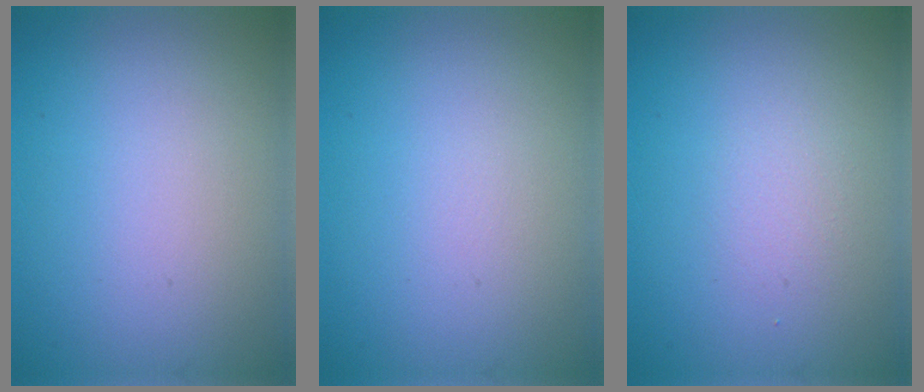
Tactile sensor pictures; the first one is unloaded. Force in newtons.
{"total": 0.0}
{"total": 1.1, "press": 1.1, "slide": 0.0}